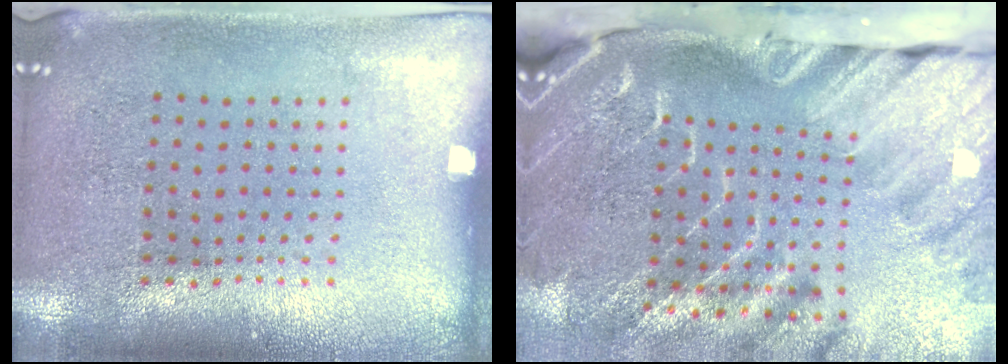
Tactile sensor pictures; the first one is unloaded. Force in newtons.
{"total": 4.6, "press": 3.4, "slide": 3.1}